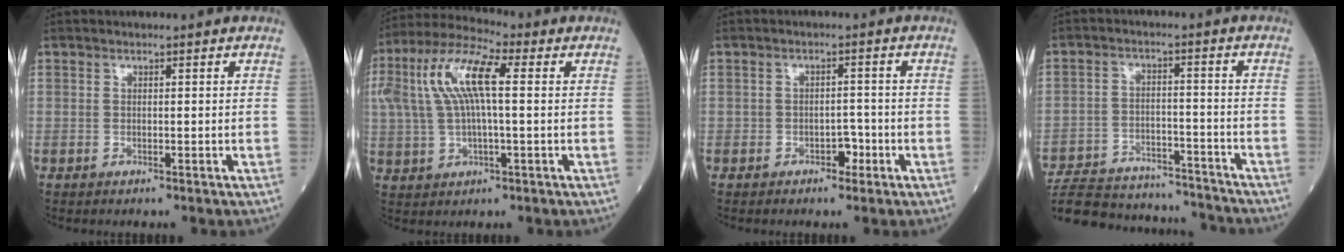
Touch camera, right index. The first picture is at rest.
{"total": 11.7, "force": [2.3, 3.1, 11.1], "torque": [-0.244, 0.030, 0.040]}
{"total": 2.3, "force": [-1.3, 1.4, 1.3], "torque": [-0.013, 0.006, -0.020]}
{"total": 20.0, "force": [-18.9, 4.0, 5.4], "torque": [-0.127, -0.001, -0.274]}